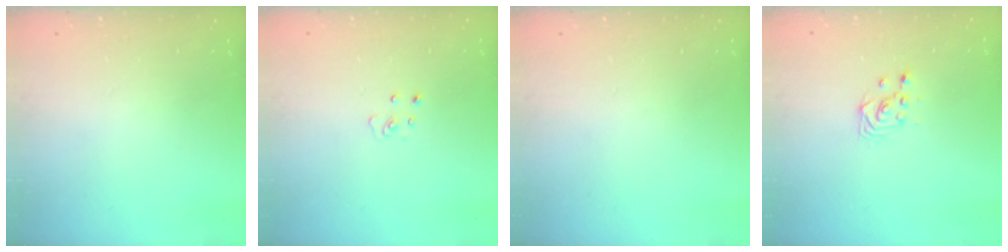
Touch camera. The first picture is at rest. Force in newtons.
{"total": 3.9, "press": 3.9, "slide": 0.3}
{"total": 0.0}
{"total": 3.3, "press": 3.3, "slide": 0.1}